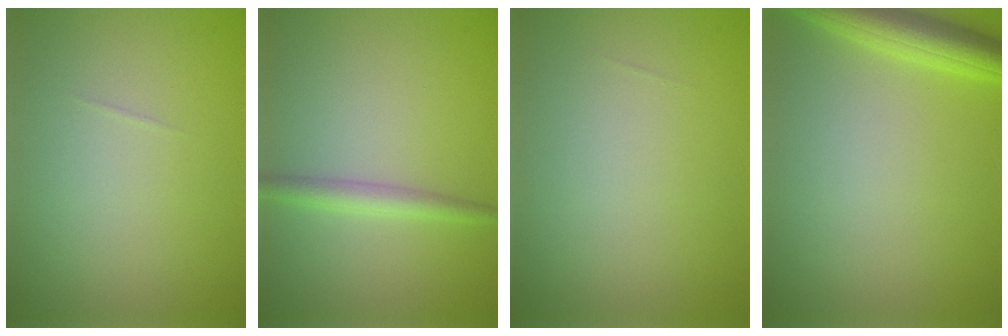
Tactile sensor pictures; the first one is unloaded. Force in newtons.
{"total": 2.1, "press": 2.1, "slide": 0.1}
{"total": 0.0}
{"total": 4.2, "press": 4.2, "slide": 0.2}